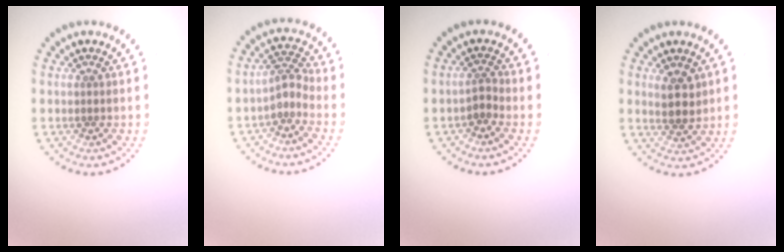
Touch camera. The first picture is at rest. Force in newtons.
{"total": 2.3, "press": 1.7, "slide": 1.5}
{"total": 1.4, "press": 0.9, "slide": 1.1}
{"total": 2.4, "press": 2.3, "slide": 0.8}